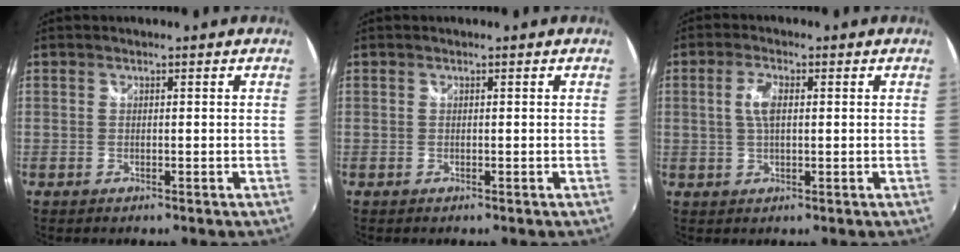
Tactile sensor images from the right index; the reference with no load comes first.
{"total": 0.0}
{"total": 4.0, "force": [0.6, 1.7, 3.6], "torque": [-0.070, 0.004, 0.013]}